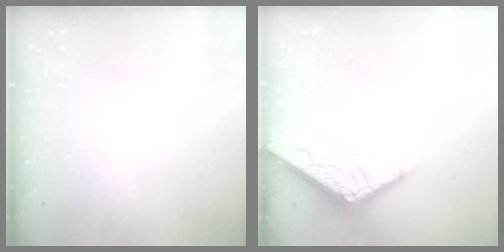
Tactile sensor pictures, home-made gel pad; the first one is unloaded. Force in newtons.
{"total": 7.9, "press": 7.8, "slide": 0.4}